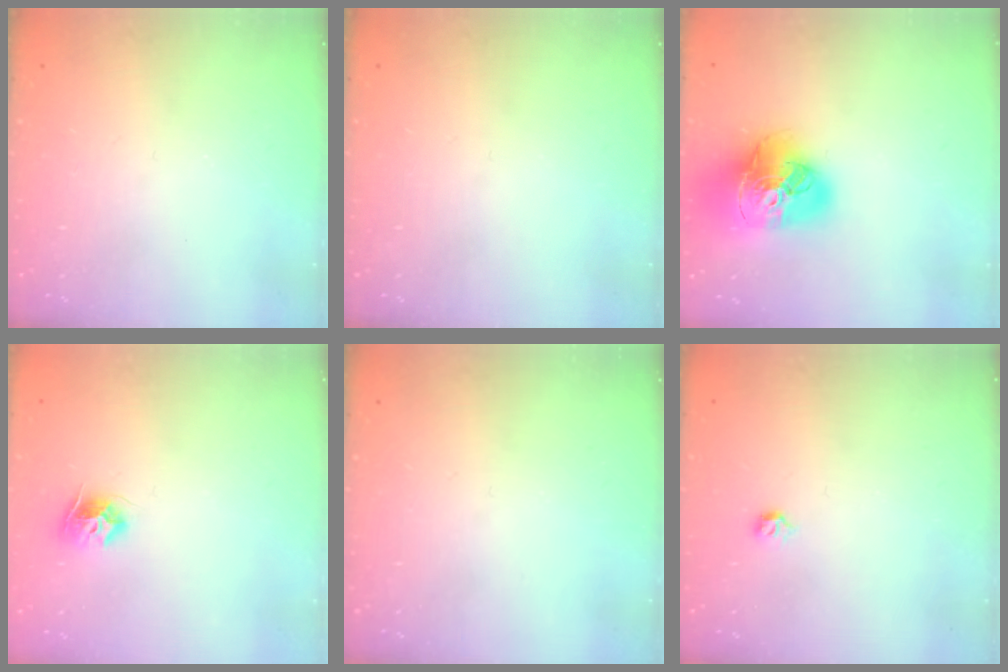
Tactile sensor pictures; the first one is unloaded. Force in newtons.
{"total": 0.0}
{"total": 20.6, "press": 20.5, "slide": 2.1}
{"total": 8.7, "press": 8.6, "slide": 0.4}
{"total": 0.0}
{"total": 2.8, "press": 2.7, "slide": 0.8}